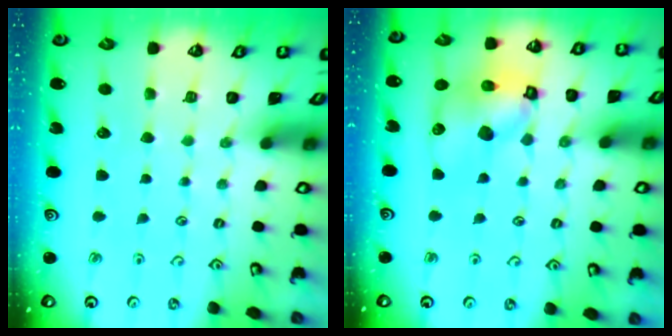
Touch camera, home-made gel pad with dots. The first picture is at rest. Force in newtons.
{"total": 13.0, "press": 12.8, "slide": 2.0}